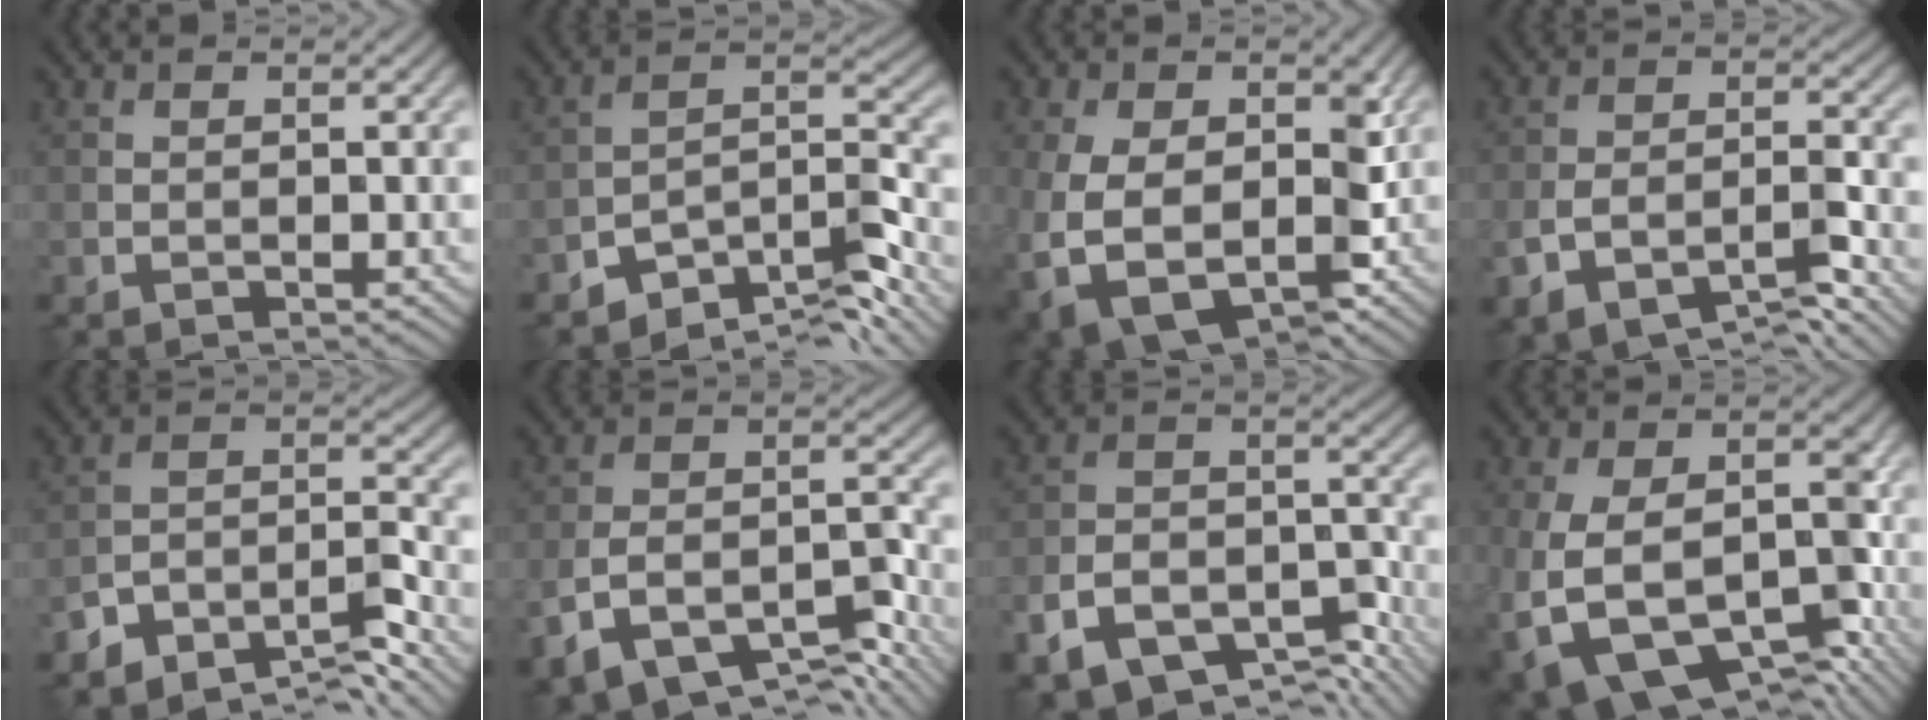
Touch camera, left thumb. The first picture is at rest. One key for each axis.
{"total": 9.6, "fx": -7.2, "fy": 3.6, "fz": 5.2, "tx": -0.072, "ty": -0.003, "tz": -0.139}
{"total": 11.2, "fx": -2.3, "fy": 7.6, "fz": 7.9, "tx": -0.172, "ty": -0.038, "tz": -0.027}
{"total": 8.0, "fx": -5.4, "fy": 2.9, "fz": 5.2, "tx": -0.090, "ty": -0.003, "tz": -0.099}
{"total": 9.1, "fx": -7.4, "fy": 3.4, "fz": 4.2, "tx": -0.060, "ty": -0.001, "tz": -0.143}
{"total": 11.6, "fx": -7.7, "fy": 4.8, "fz": 7.4, "tx": -0.134, "ty": -0.014, "tz": -0.131}
{"total": 11.5, "fx": -7.7, "fy": 5.8, "fz": 6.3, "tx": -0.120, "ty": -0.018, "tz": -0.131}
{"total": 14.4, "fx": -6.5, "fy": 8.7, "fz": 9.6, "tx": -0.182, "ty": -0.040, "tz": -0.086}